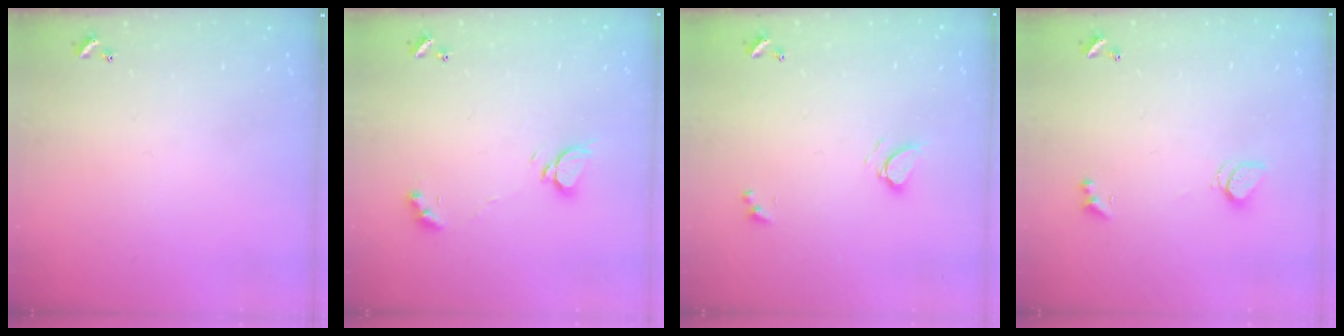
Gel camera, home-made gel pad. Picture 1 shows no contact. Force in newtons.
{"total": 2.9, "press": 2.9, "slide": 0.3}
{"total": 2.6, "press": 2.5, "slide": 0.5}
{"total": 1.4, "press": 1.3, "slide": 0.5}